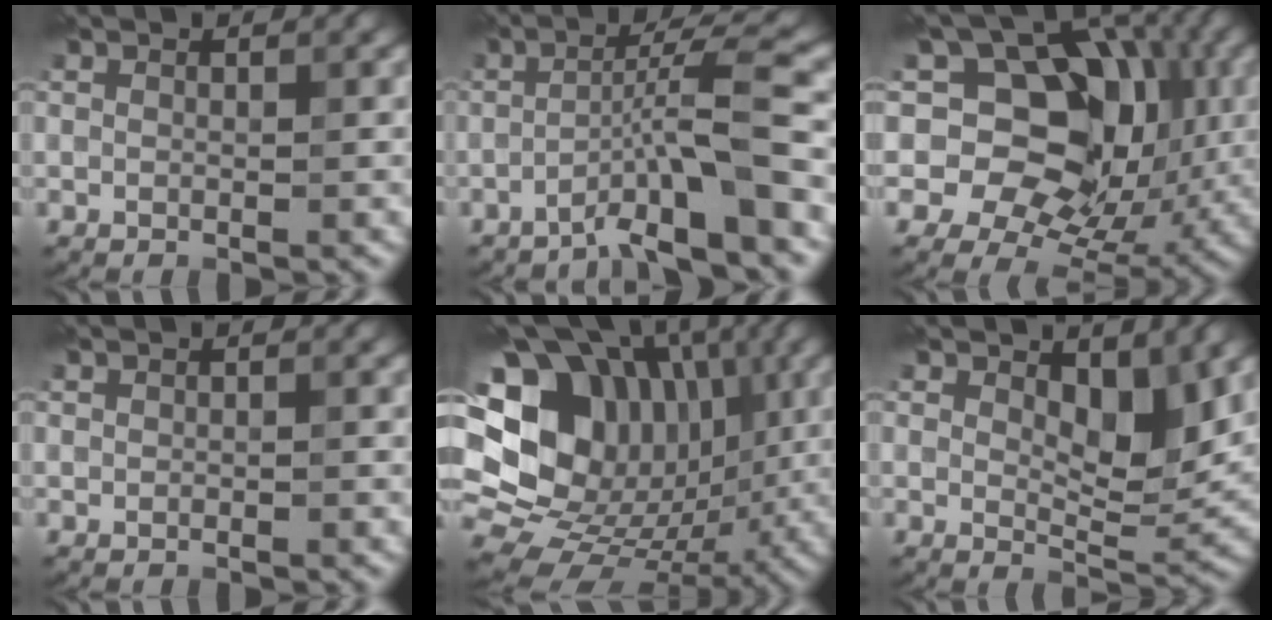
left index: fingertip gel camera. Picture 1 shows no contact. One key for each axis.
{"total": 6.2, "fx": -3.5, "fy": 0.1, "fz": 5.1, "tx": -0.079, "ty": 0.026, "tz": -0.066}
{"total": 15.4, "fx": 4.5, "fy": 11.4, "fz": 9.3, "tx": -0.138, "ty": 0.051, "tz": 0.059}
{"total": 0.0}
{"total": 20.8, "fx": 3.9, "fy": 16.9, "fz": 11.5, "tx": -0.217, "ty": 0.041, "tz": 0.070}
{"total": 4.2, "fx": 1.8, "fy": 1.9, "fz": 3.3, "tx": -0.057, "ty": -0.005, "tz": 0.029}